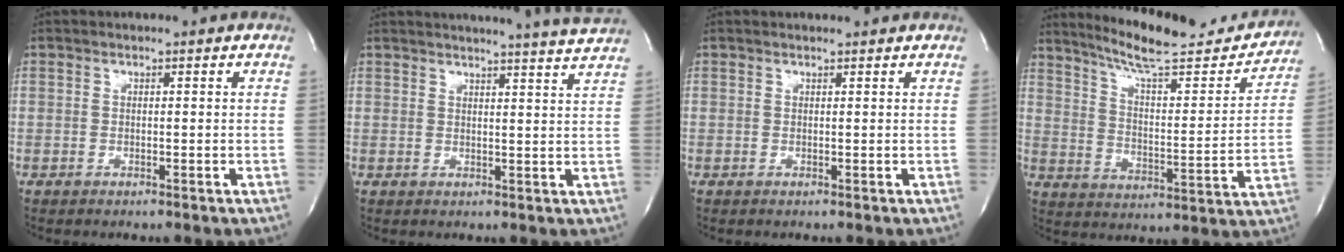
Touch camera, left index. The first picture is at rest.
{"total": 11.6, "force": [11.0, -1.9, 3.2], "torque": [-0.050, -0.040, 0.121]}
{"total": 1.8, "force": [1.7, 0.1, 0.3], "torque": [-0.009, 0.010, 0.021]}
{"total": 21.1, "force": [19.0, 2.8, 8.6], "torque": [-0.127, -0.027, 0.265]}